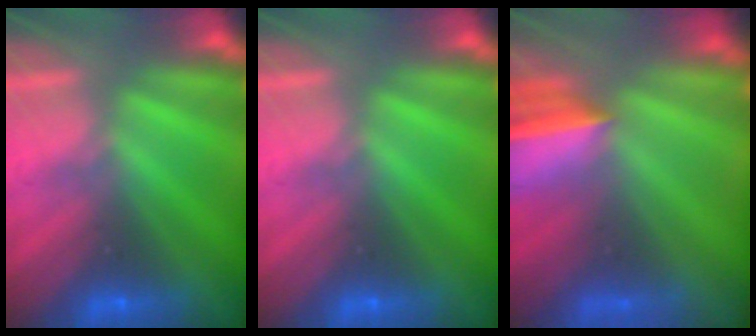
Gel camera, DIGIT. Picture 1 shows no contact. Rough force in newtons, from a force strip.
{"total": 0.0}
{"total": 7.1}